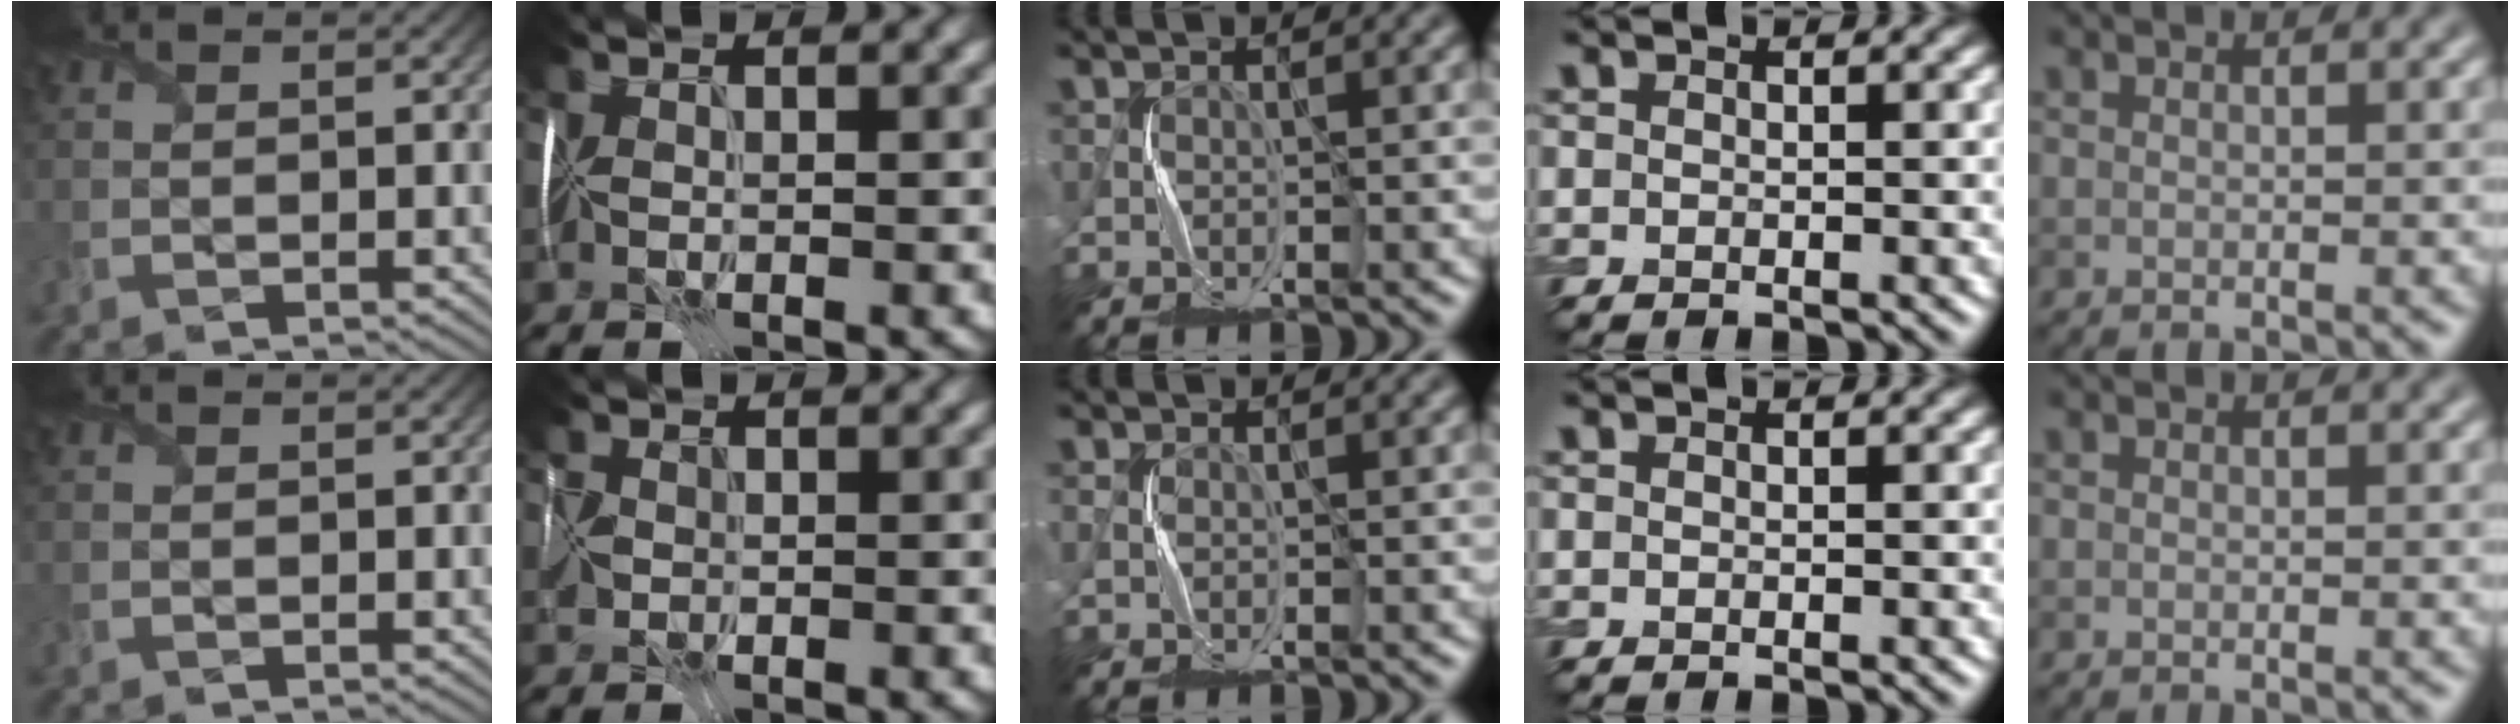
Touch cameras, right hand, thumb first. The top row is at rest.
{"index": {"total": 1.9, "force": [-0.8, 1.4, 1.0], "torque": [-0.032, 0.002, -0.018]}, "middle": {"total": 0.6, "force": [-0.3, 0.2, -0.5], "torque": [0.006, -0.003, -0.004]}}